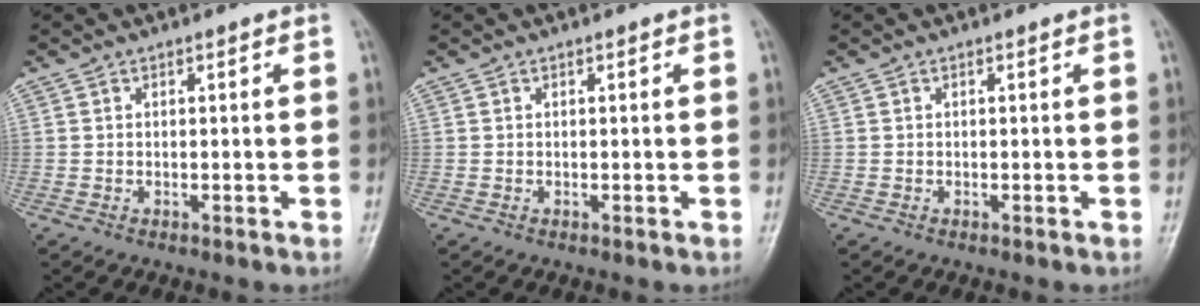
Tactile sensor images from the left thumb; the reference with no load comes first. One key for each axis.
{"total": 0.0}
{"total": 0.0}